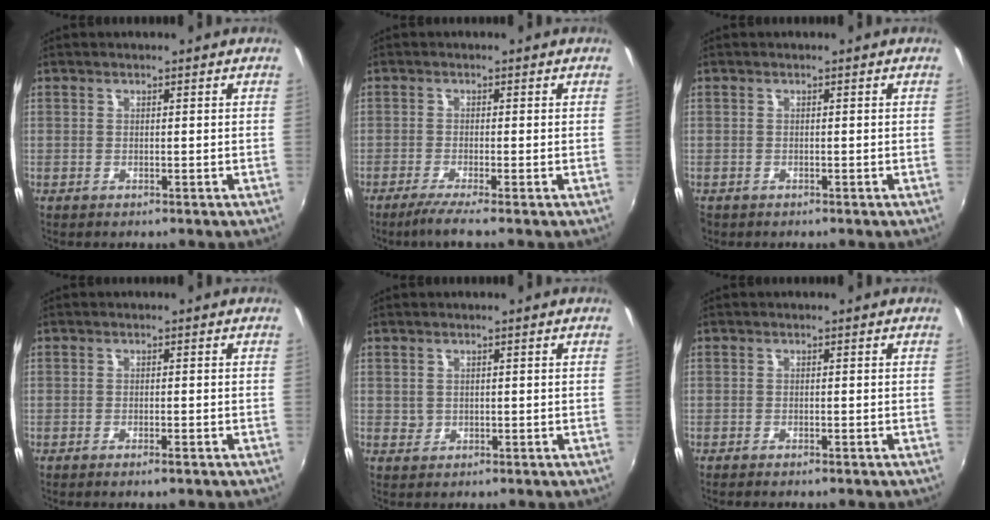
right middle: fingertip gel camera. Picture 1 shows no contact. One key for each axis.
{"total": 3.5, "fx": -2.5, "fy": -0.9, "fz": 2.2, "tx": -0.056, "ty": -0.012, "tz": -0.051}
{"total": 0.7, "fx": -0.6, "fy": 0.4, "fz": 0.0, "tx": -0.005, "ty": -0.003, "tz": -0.010}
{"total": 1.4, "fx": -1.0, "fy": 0.2, "fz": 0.9, "tx": -0.019, "ty": -0.002, "tz": -0.019}
{"total": 1.0, "fx": 0.3, "fy": 1.0, "fz": 0.1, "tx": 0.001, "ty": 0.002, "tz": 0.005}
{"total": 1.6, "fx": -1.4, "fy": 0.4, "fz": 0.7, "tx": -0.020, "ty": -0.008, "tz": -0.024}